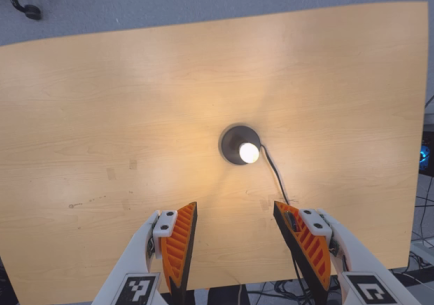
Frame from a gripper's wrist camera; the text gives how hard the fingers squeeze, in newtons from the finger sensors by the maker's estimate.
{"total": 0.0}